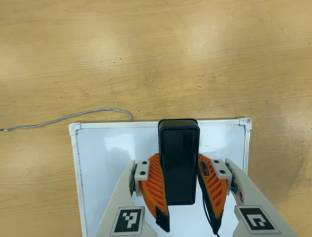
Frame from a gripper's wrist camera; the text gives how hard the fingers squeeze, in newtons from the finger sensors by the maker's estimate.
{"total": 7.0, "left": 6.2, "right": 7.9}